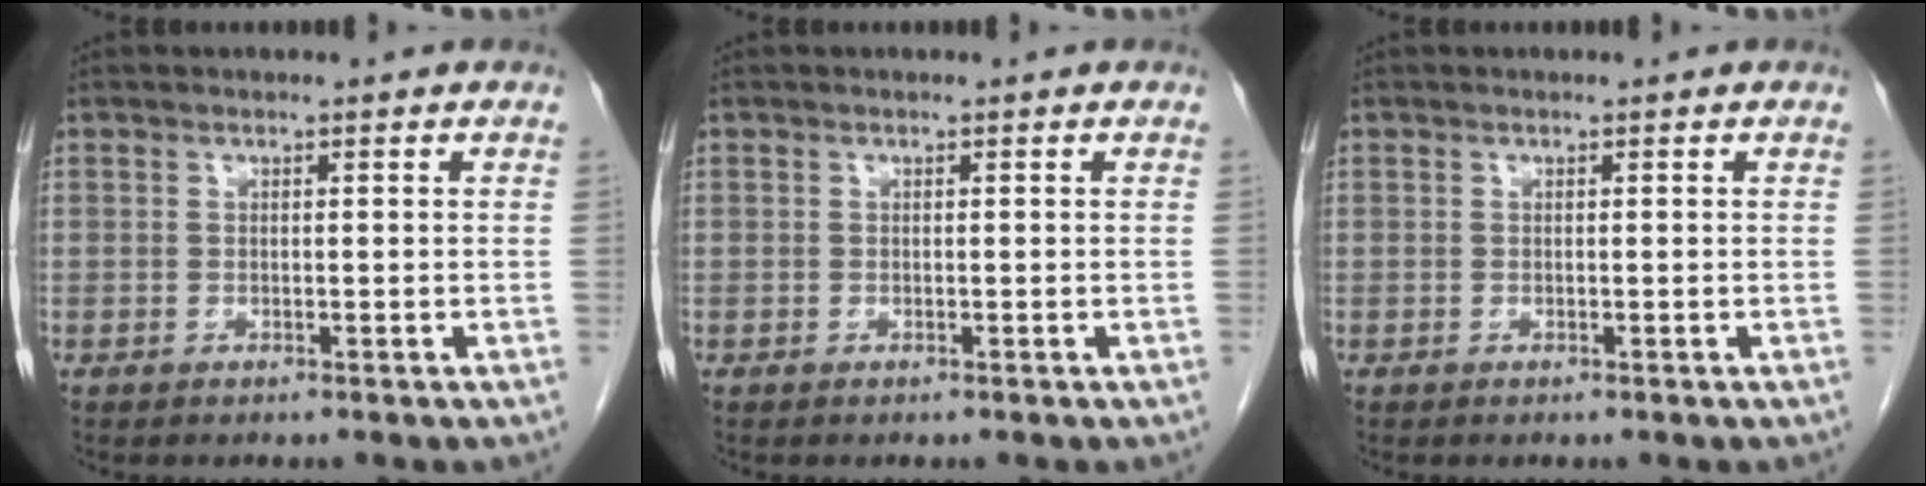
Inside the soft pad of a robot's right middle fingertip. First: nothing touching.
{"total": 0.0}
{"total": 0.0}